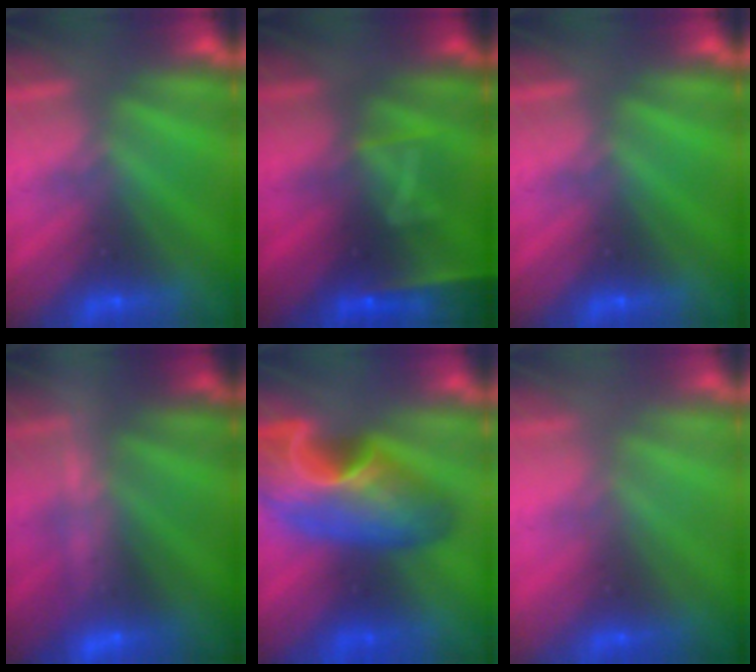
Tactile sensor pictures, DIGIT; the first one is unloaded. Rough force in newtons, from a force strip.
{"total": 7.2}
{"total": 0.0}
{"total": 2.2}
{"total": 7.9}
{"total": 2.8}